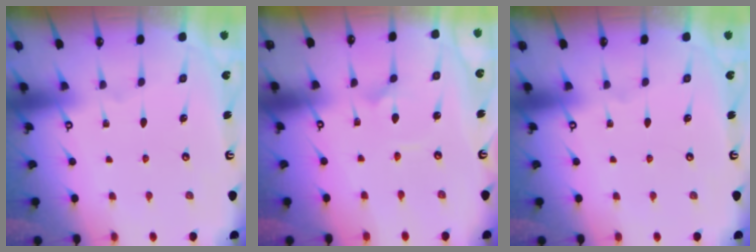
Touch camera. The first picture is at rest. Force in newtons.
{"total": 2.2, "press": 2.2, "slide": 0.4}
{"total": 0.0}